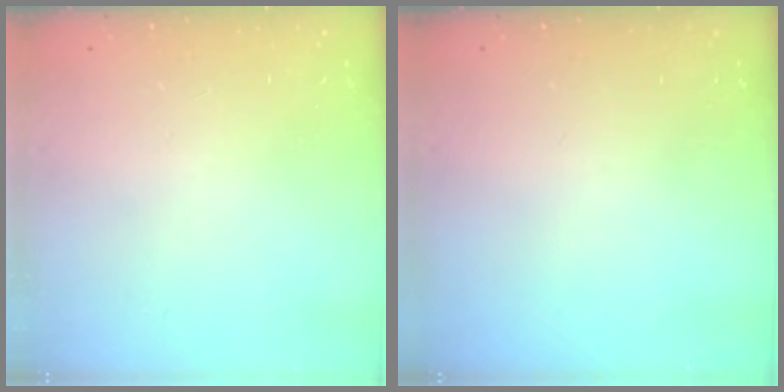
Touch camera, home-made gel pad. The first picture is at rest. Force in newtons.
{"total": 0.0}